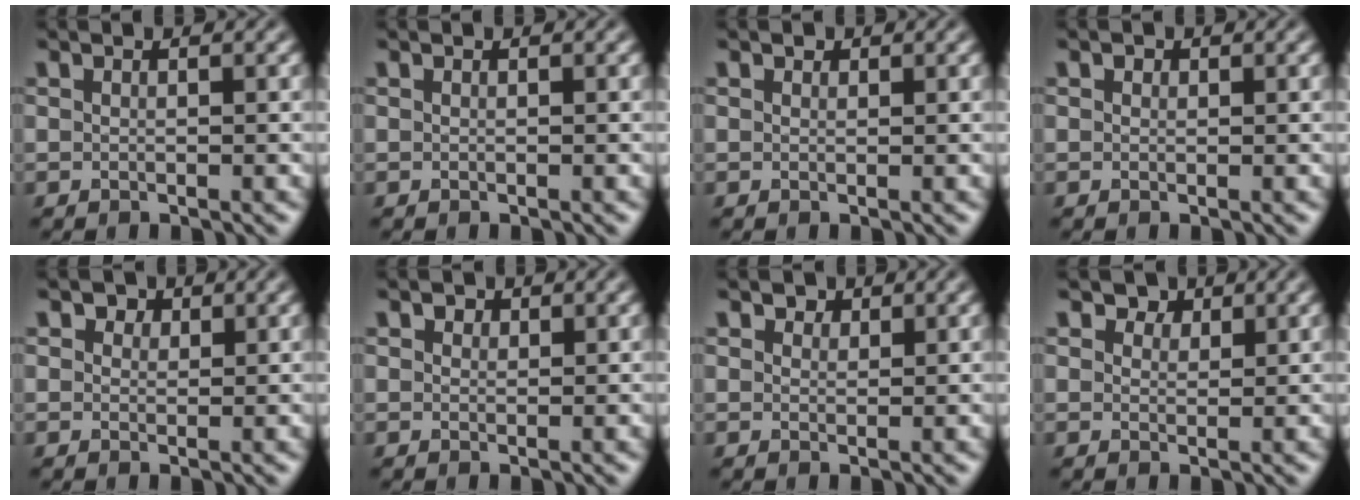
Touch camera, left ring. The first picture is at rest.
{"total": 0.0}
{"total": 0.5, "force": [0.4, 0.3, 0.1], "torque": [0.001, -0.001, 0.005]}
{"total": 0.6, "force": [0.3, 0.4, 0.2], "torque": [-0.001, -0.002, 0.002]}
{"total": 2.0, "force": [1.3, 1.3, 0.8], "torque": [-0.011, -0.002, 0.009]}
{"total": 1.1, "force": [0.8, 0.7, 0.4], "torque": [-0.007, -0.002, 0.007]}
{"total": 1.5, "force": [1.1, 0.9, 0.4], "torque": [-0.007, -0.004, 0.014]}
{"total": 2.2, "force": [1.7, 1.3, 0.7], "torque": [-0.015, -0.008, 0.024]}